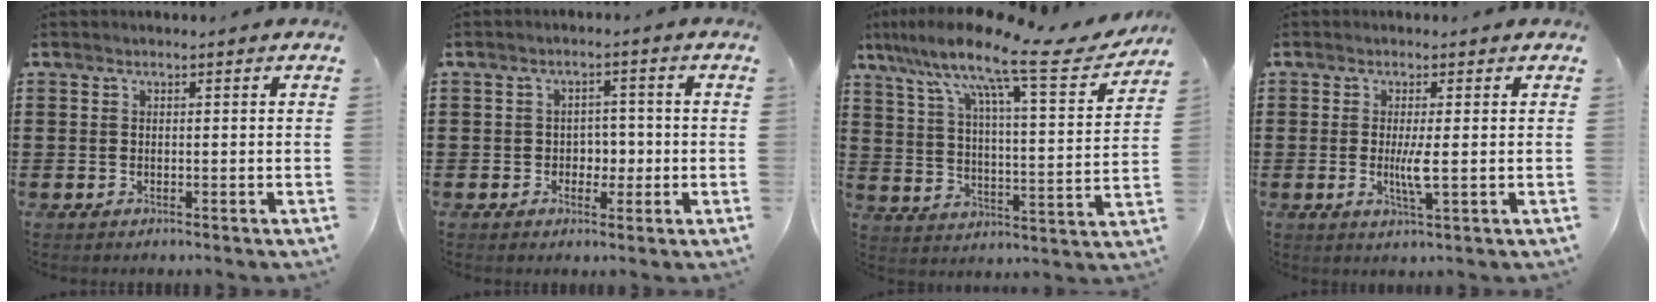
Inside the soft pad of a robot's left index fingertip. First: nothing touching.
{"total": 3.0, "force": [-0.7, 2.5, 1.5], "torque": [-0.030, 0.002, -0.022]}
{"total": 13.8, "force": [10.4, 1.5, 9.0], "torque": [-0.176, -0.064, 0.161]}
{"total": 3.5, "force": [-0.2, 0.1, 3.5], "torque": [-0.071, -0.009, -0.007]}